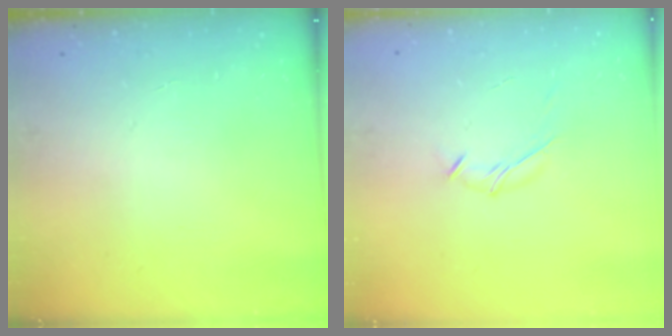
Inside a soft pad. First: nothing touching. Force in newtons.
{"total": 7.1, "press": 7.0, "slide": 1.5}